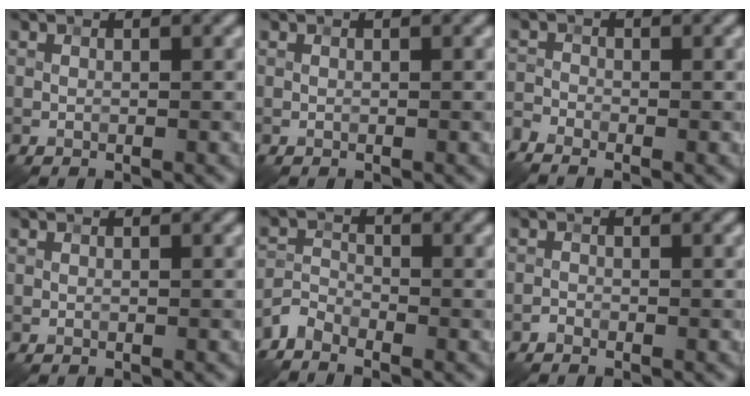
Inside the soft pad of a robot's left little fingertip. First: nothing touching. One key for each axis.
{"total": 0.0}
{"total": 2.2, "fx": -1.9, "fy": 0.6, "fz": 0.8, "tx": -0.024, "ty": -0.006, "tz": -0.051}
{"total": 0.0}
{"total": 2.4, "fx": -2.1, "fy": 0.9, "fz": 0.6, "tx": -0.013, "ty": 0.000, "tz": -0.055}
{"total": 0.6, "fx": -0.5, "fy": 0.2, "fz": 0.1, "tx": 0.000, "ty": 0.000, "tz": -0.012}